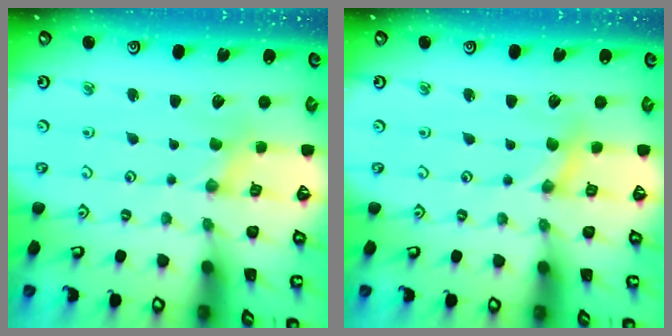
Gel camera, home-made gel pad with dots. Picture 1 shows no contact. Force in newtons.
{"total": 0.6, "press": 0.5, "slide": 0.1}